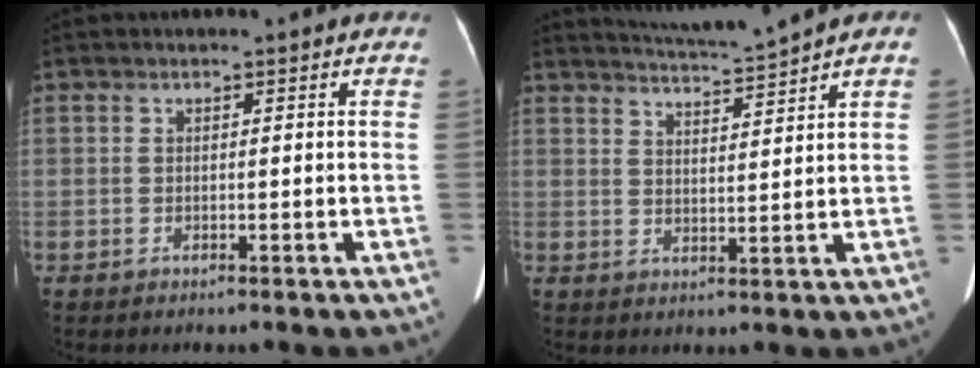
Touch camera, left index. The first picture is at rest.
{"total": 5.7, "force": [5.4, -1.4, 1.2], "torque": [-0.031, -0.003, 0.093]}